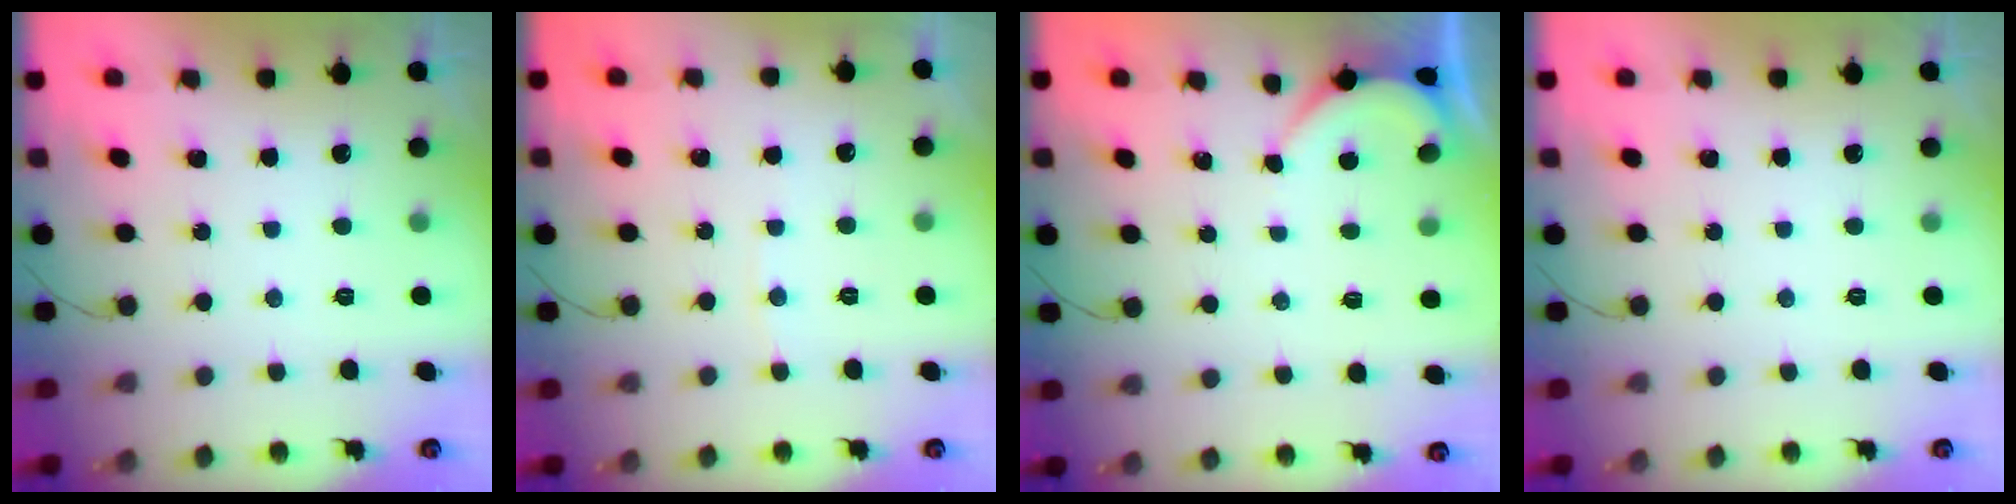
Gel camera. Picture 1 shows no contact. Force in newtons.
{"total": 2.5, "press": 2.5, "slide": 0.3}
{"total": 1.4, "press": 1.4, "slide": 0.2}
{"total": 0.0}